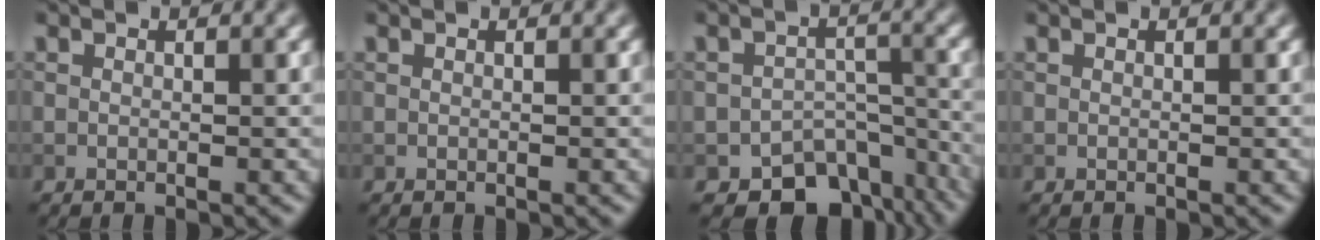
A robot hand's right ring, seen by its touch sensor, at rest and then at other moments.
{"total": 0.0}
{"total": 8.5, "force": [-6.2, 5.1, 2.9], "torque": [-0.016, -0.010, -0.084]}
{"total": 0.0}